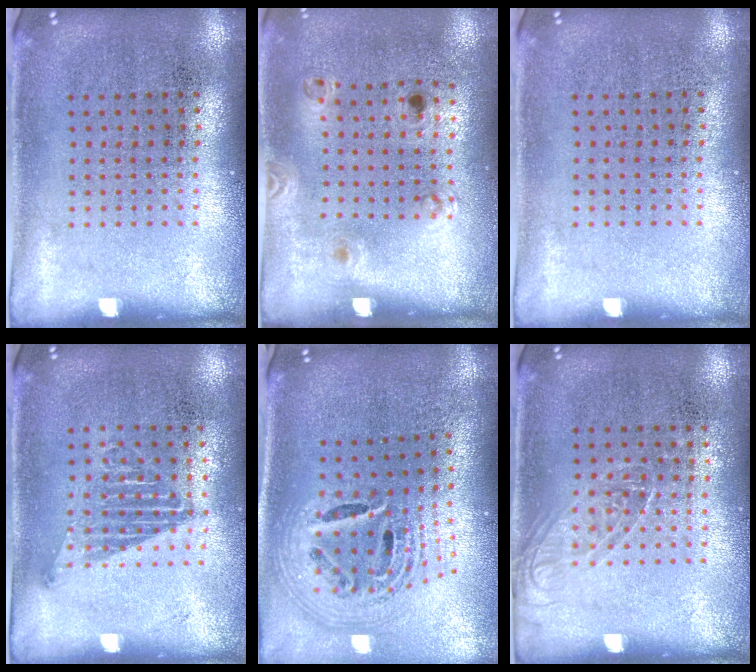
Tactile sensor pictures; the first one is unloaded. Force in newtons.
{"total": 1.2, "press": 0.7, "slide": 1.0}
{"total": 0.0}
{"total": 1.2, "press": 1.0, "slide": 0.6}
{"total": 2.7, "press": 1.8, "slide": 1.9}
{"total": 1.1, "press": 1.0, "slide": 0.6}